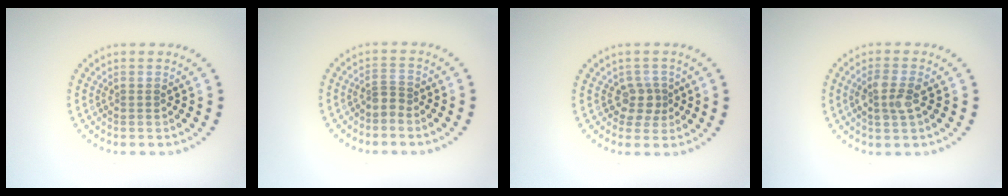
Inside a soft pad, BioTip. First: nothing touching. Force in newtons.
{"total": 1.2, "press": 0.8, "slide": 0.9}
{"total": 2.0, "press": 1.6, "slide": 1.3}
{"total": 2.5, "press": 2.5, "slide": 0.5}